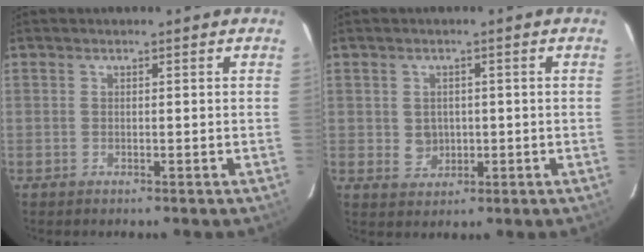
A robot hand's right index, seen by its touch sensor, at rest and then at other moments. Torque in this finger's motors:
{"motor_torque": [0.06, 0.11, -0.01, 0.00]}